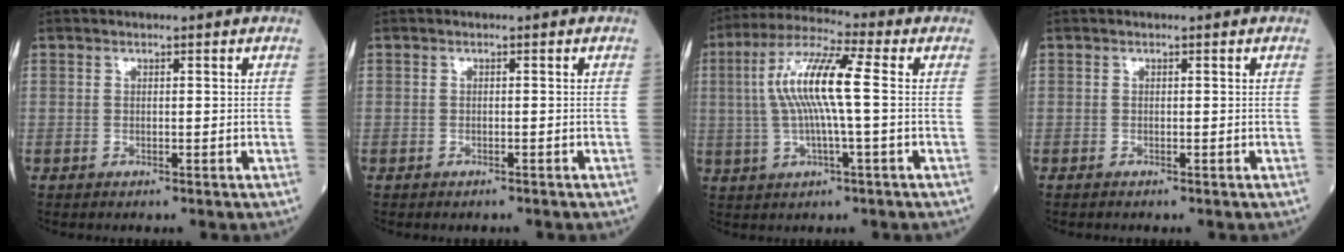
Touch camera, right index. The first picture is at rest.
{"total": 0.6, "force": [-0.6, 0.1, 0.1], "torque": [-0.007, -0.001, -0.011]}
{"total": 11.2, "force": [0.9, 0.9, 11.1], "torque": [-0.226, 0.020, 0.010]}
{"total": 0.0}